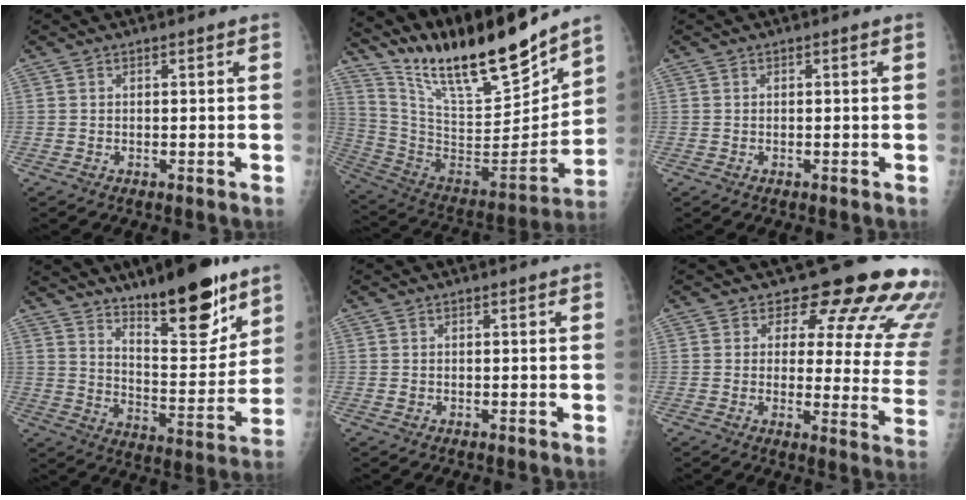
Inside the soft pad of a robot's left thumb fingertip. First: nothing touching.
{"total": 24.3, "force": [20.2, 4.6, 12.5], "torque": [-0.177, -0.111, 0.355]}
{"total": 0.0}
{"total": 17.8, "force": [12.4, 5.2, 11.7], "torque": [-0.134, -0.090, 0.203]}
{"total": 0.6, "force": [0.2, 0.4, 0.3], "torque": [-0.002, 0.000, 0.004]}
{"total": 18.1, "force": [14.3, 6.9, 8.7], "torque": [-0.049, -0.100, 0.145]}